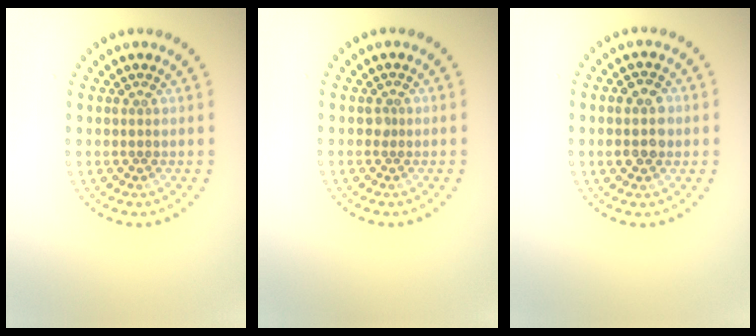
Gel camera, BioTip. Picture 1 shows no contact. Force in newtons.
{"total": 0.6, "press": 0.5, "slide": 0.4}
{"total": 3.5, "press": 3.5, "slide": 0.1}